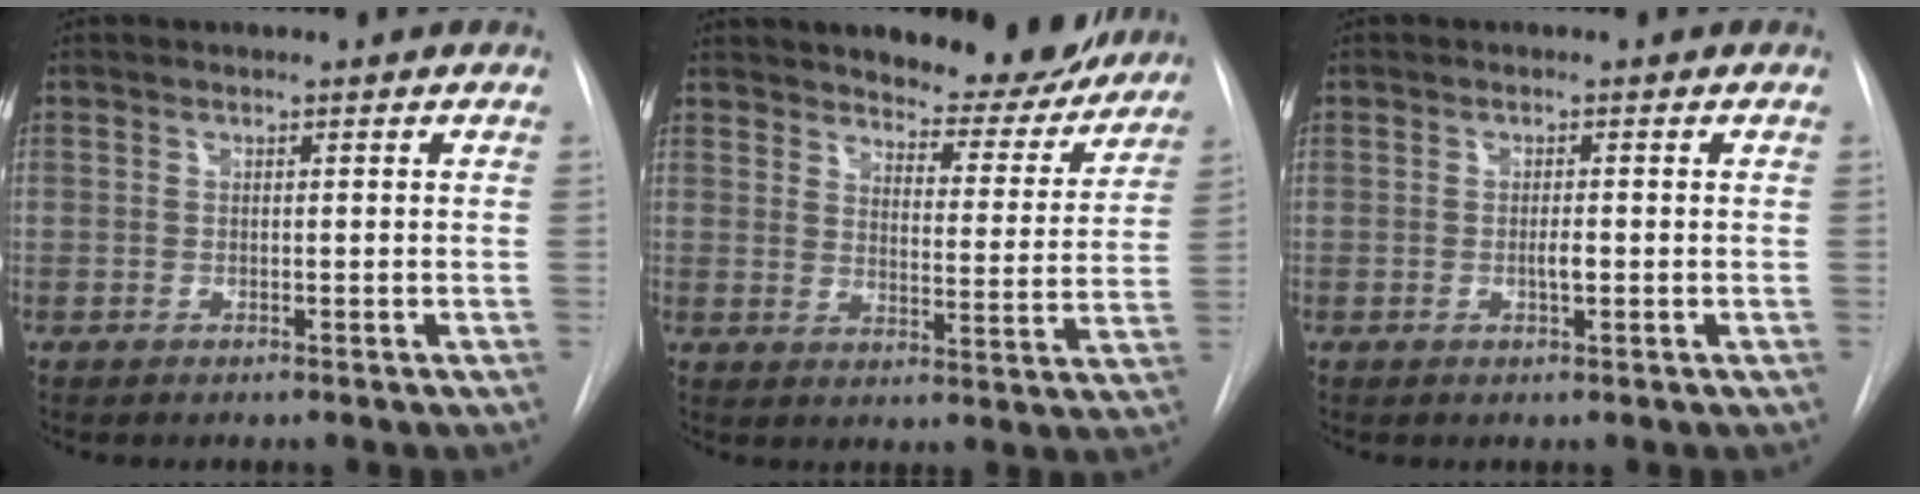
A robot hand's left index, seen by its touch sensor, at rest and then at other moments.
{"total": 12.5, "force": [11.5, 3.2, 3.6], "torque": [-0.032, -0.025, 0.151]}
{"total": 1.4, "force": [-0.3, 0.3, 1.4], "torque": [-0.026, 0.000, -0.004]}